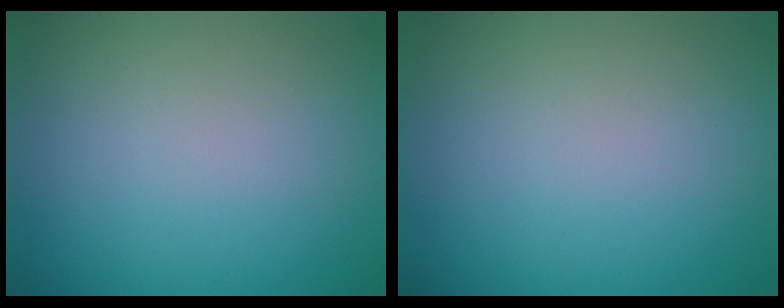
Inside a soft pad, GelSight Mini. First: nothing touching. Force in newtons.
{"total": 0.0}